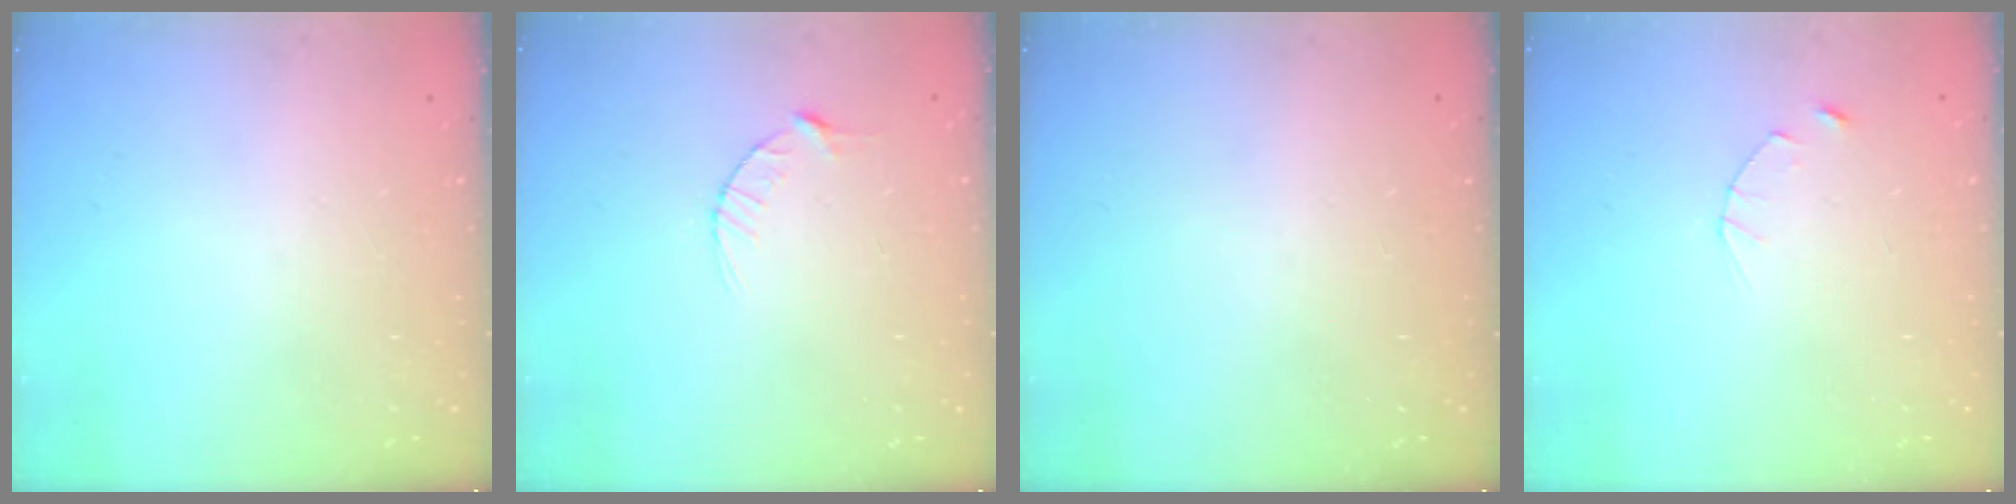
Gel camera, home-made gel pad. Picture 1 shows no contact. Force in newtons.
{"total": 2.9, "press": 2.9, "slide": 0.4}
{"total": 0.0}
{"total": 2.5, "press": 2.4, "slide": 0.3}